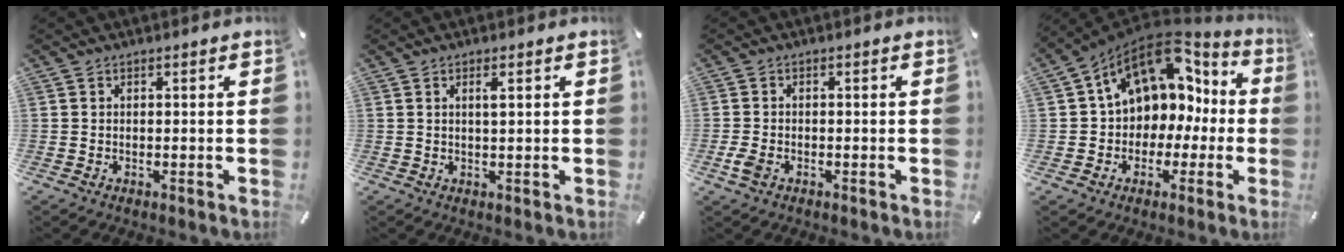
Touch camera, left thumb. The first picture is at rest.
{"total": 2.0, "force": [0.7, 0.3, 1.8], "torque": [-0.037, 0.000, 0.010]}
{"total": 2.9, "force": [-1.2, 1.7, 1.9], "torque": [-0.052, -0.003, -0.026]}
{"total": 12.5, "force": [5.2, 9.6, 6.0], "torque": [-0.103, -0.038, 0.099]}